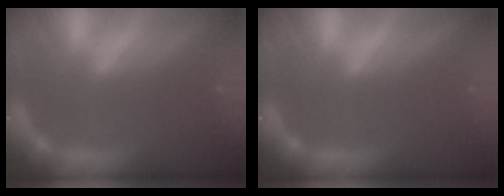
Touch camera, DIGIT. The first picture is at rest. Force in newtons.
{"total": 0.0}